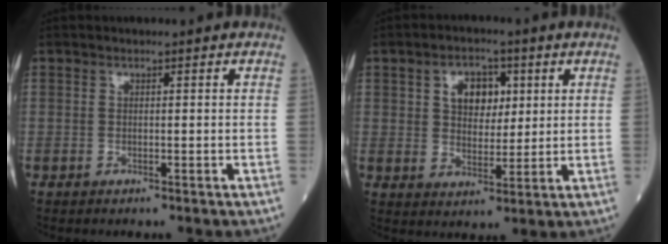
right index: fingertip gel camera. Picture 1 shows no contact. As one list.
[{"total": 6.3, "force": [2.1, 4.1, 4.3], "torque": [-0.068, 0.011, 0.038]}]